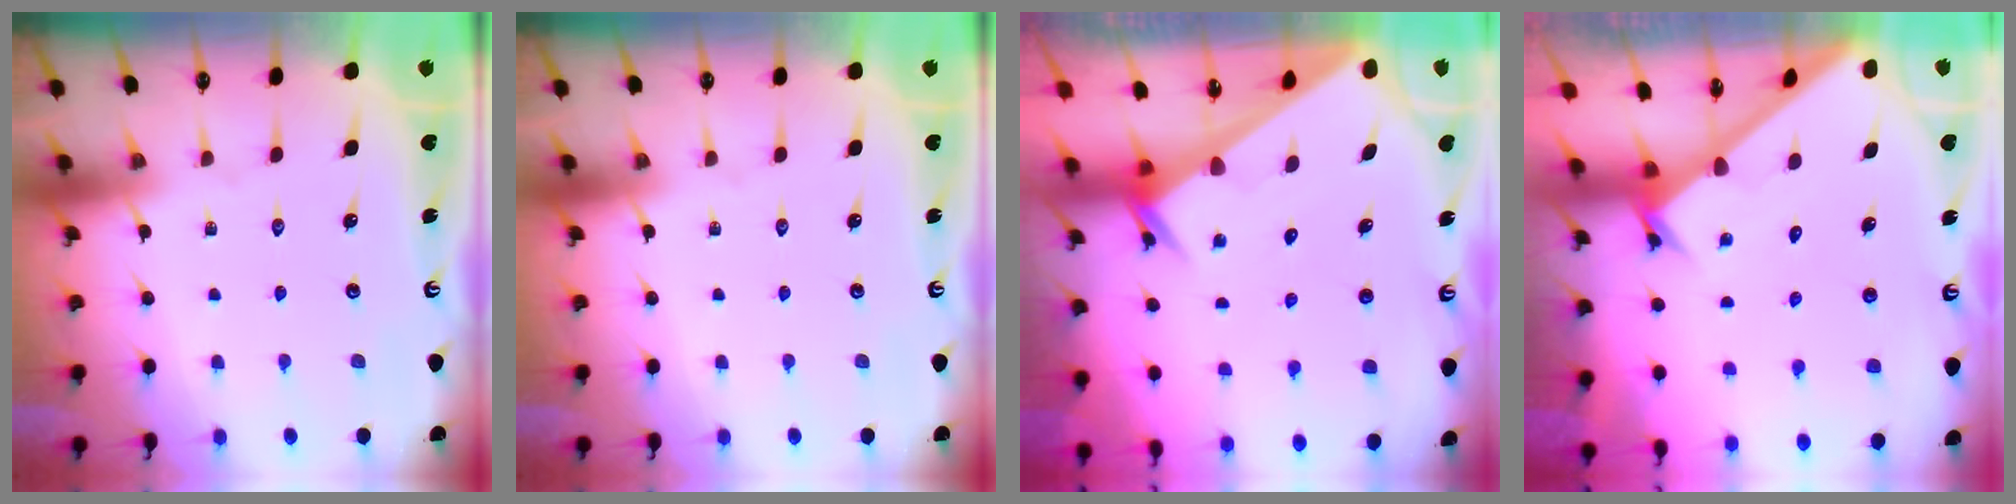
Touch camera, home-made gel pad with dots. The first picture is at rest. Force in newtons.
{"total": 0.0}
{"total": 3.1, "press": 3.1, "slide": 0.2}
{"total": 2.4, "press": 2.4, "slide": 0.1}